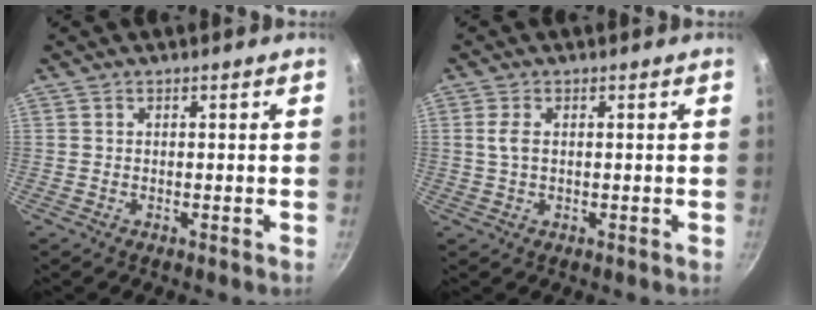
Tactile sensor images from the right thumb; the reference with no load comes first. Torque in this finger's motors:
{"motor_torque": [-1.24, 0.37, 0.26, 0.38, -0.18]}